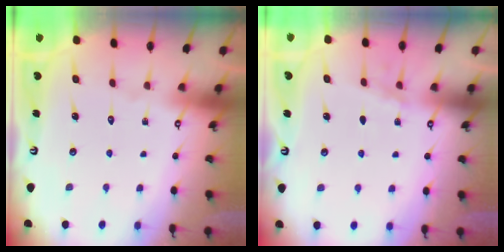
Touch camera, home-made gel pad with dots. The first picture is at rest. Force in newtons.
{"total": 2.9, "press": 2.7, "slide": 1.1}